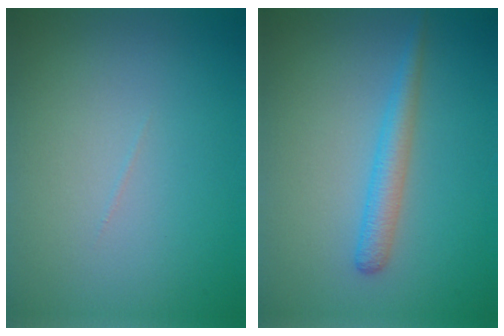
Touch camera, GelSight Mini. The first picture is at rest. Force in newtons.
{"total": 2.4, "press": 2.4, "slide": 0.2}